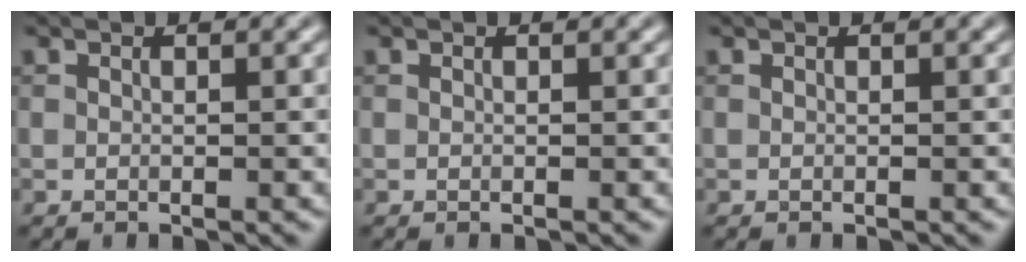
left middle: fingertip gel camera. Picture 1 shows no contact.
{"total": 0.0}
{"total": 0.0}